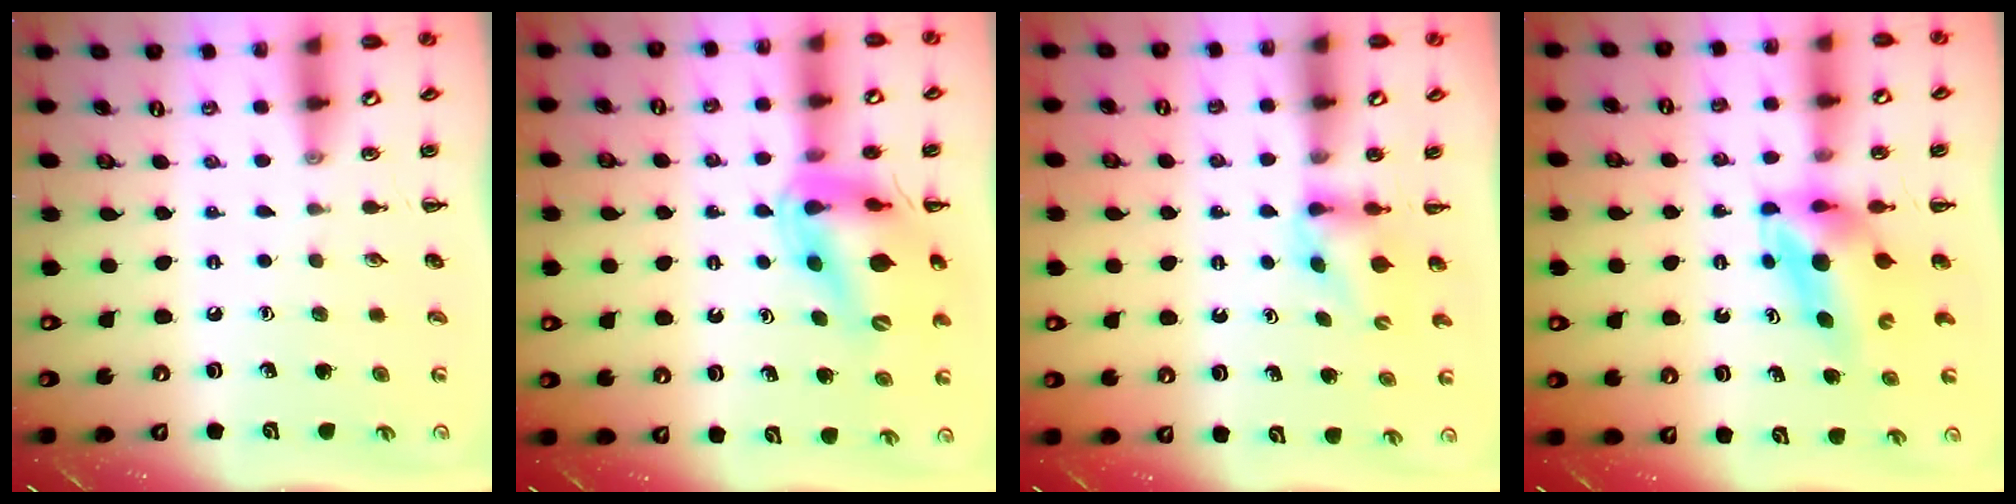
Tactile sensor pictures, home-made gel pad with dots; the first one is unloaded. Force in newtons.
{"total": 14.8, "press": 14.0, "slide": 4.6}
{"total": 3.6, "press": 3.3, "slide": 1.4}
{"total": 4.6, "press": 4.5, "slide": 1.1}